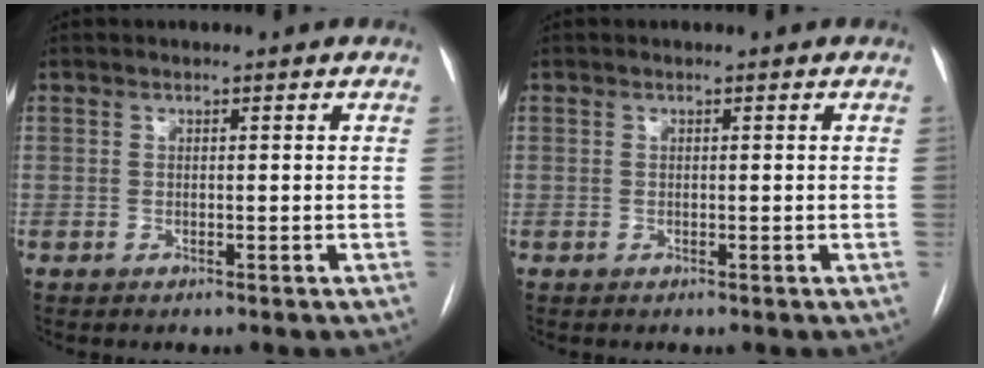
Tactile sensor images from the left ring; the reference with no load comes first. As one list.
[{"total": 0.0}]